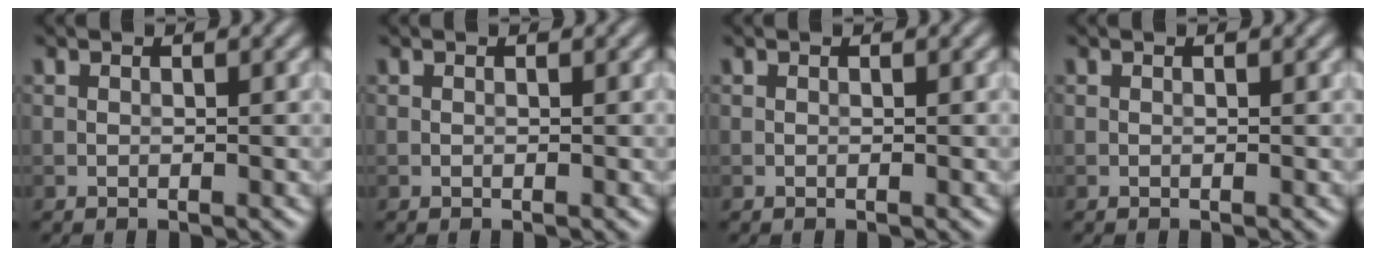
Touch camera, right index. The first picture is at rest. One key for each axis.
{"total": 0.0}
{"total": 0.0}
{"total": 0.0}